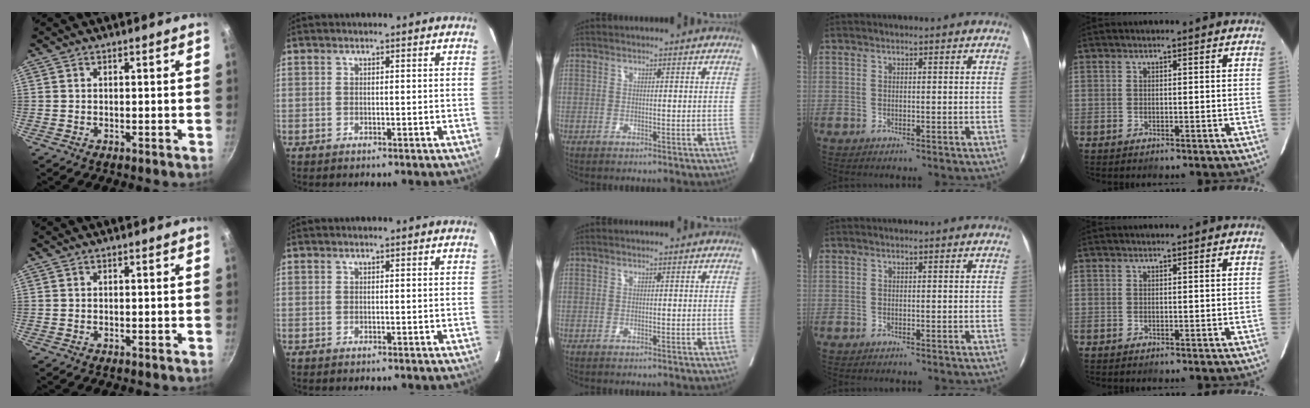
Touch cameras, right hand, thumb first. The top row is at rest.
{}